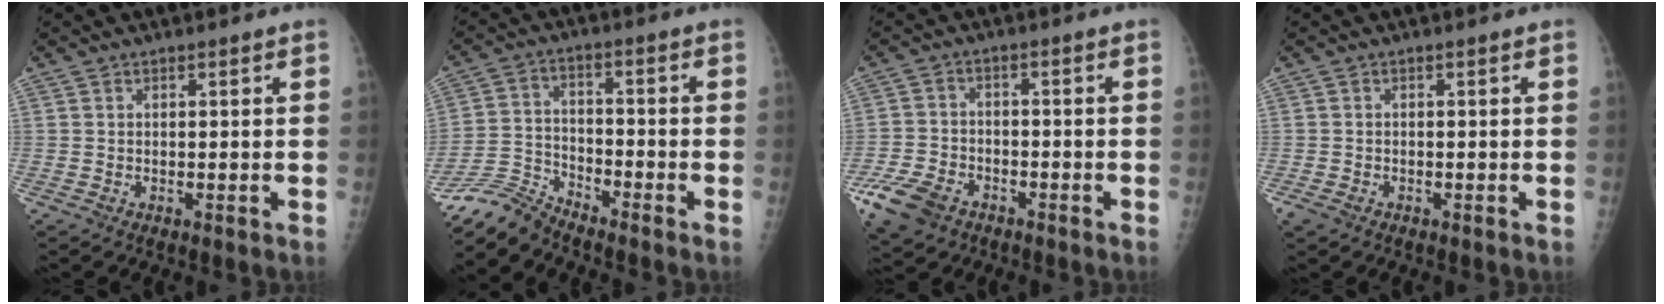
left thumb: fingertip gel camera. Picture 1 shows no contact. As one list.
[{"total": 7.1, "force": [-7.1, 0.6, 0.1], "torque": [-0.009, 0.039, -0.147]}, {"total": 9.3, "force": [-5.4, 6.0, 4.5], "torque": [-0.094, 0.017, -0.098]}, {"total": 1.7, "force": [-1.0, 1.2, 0.8], "torque": [-0.017, -0.002, -0.017]}]